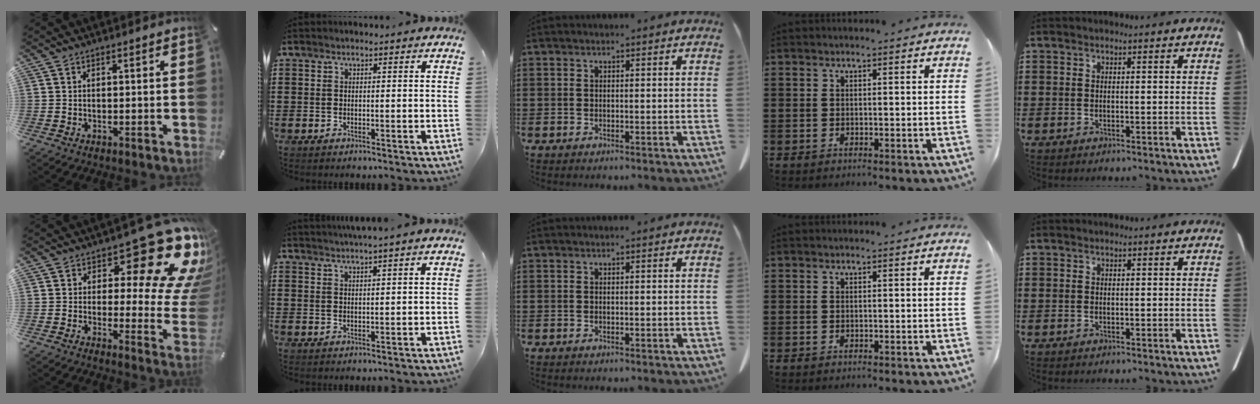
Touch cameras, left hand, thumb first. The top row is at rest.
{"thumb": {"total": 22.4, "force": [12.1, 9.1, 16.4], "torque": [-0.199, -0.084, 0.195]}, "index": {"total": 1.7, "force": [1.5, -0.6, 0.6], "torque": [-0.011, -0.001, 0.028]}}